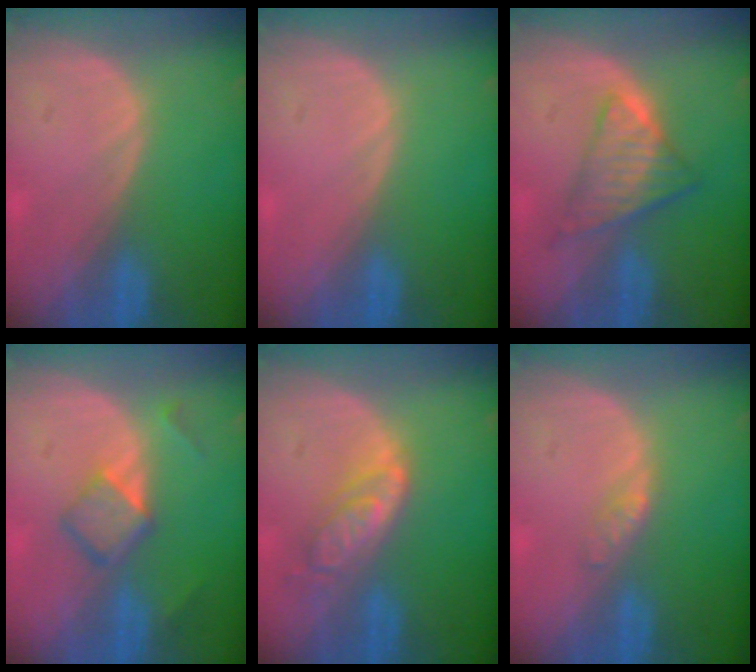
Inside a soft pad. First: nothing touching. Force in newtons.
{"total": 0.0}
{"total": 6.7, "press": 6.0, "slide": 3.0}
{"total": 4.8, "press": 4.6, "slide": 1.6}
{"total": 6.2, "press": 5.5, "slide": 2.8}
{"total": 1.7, "press": 1.7, "slide": 0.2}